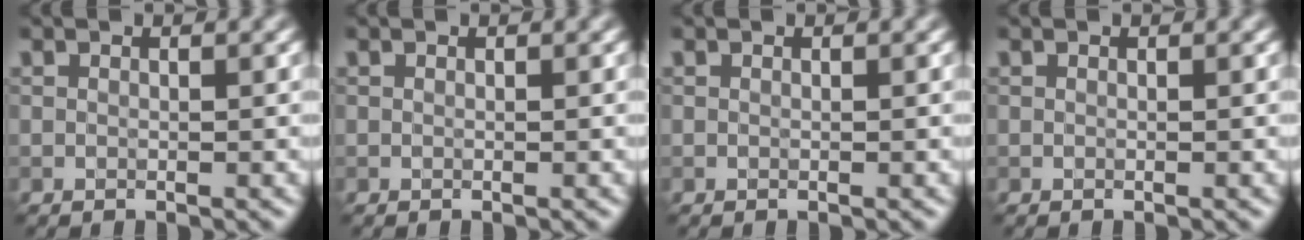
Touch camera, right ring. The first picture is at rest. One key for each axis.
{"total": 0.0}
{"total": 0.0}
{"total": 0.0}